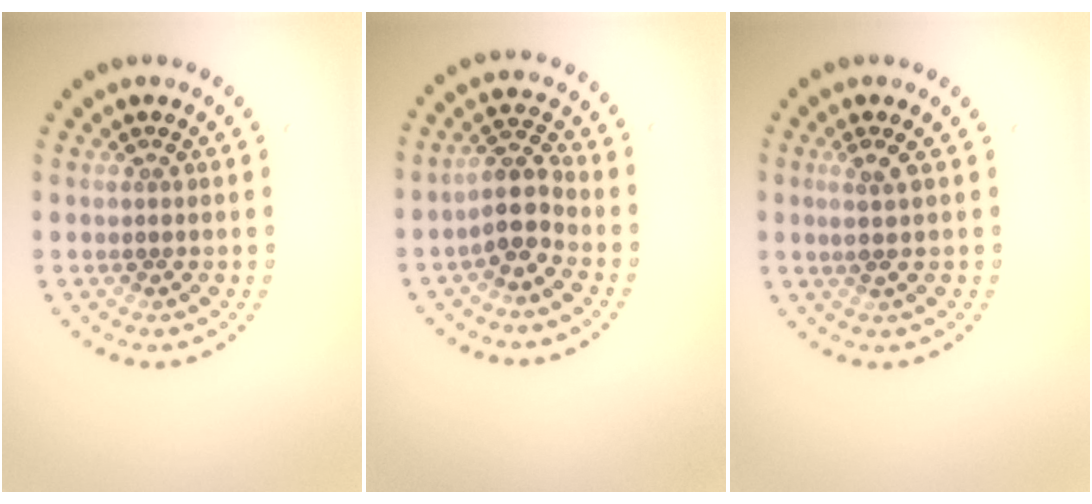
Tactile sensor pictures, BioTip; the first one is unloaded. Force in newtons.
{"total": 2.8, "press": 2.3, "slide": 1.6}
{"total": 1.6, "press": 1.2, "slide": 1.0}